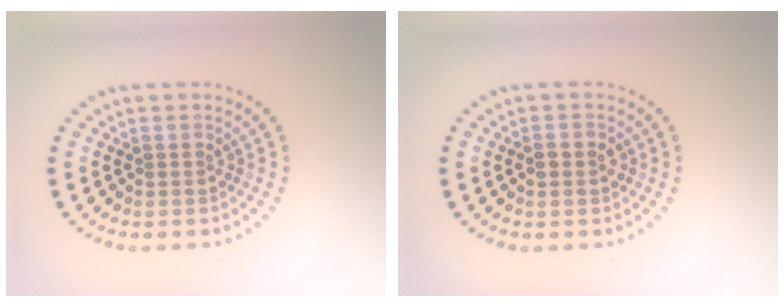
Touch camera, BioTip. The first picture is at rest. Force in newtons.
{"total": 1.3, "press": 1.3, "slide": 0.3}